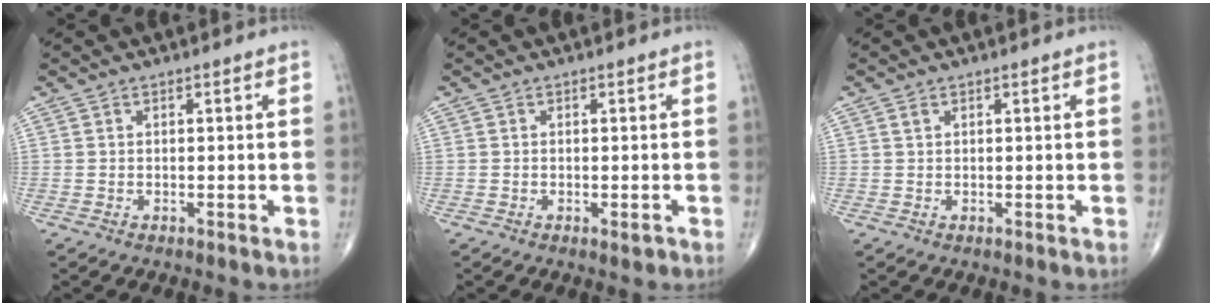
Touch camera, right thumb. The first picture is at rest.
{"total": 1.2, "force": [-0.5, 0.4, 0.9], "torque": [-0.011, -0.002, -0.007]}
{"total": 0.7, "force": [0.4, 0.4, 0.4], "torque": [-0.007, 0.003, 0.007]}